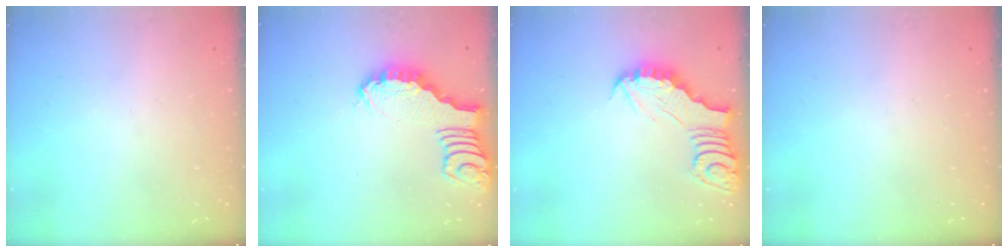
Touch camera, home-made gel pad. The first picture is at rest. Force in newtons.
{"total": 2.4, "press": 2.4, "slide": 0.2}
{"total": 3.4, "press": 3.3, "slide": 0.5}
{"total": 0.0}